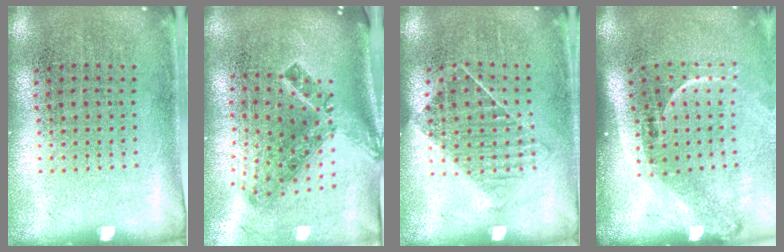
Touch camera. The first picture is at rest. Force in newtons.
{"total": 1.9, "press": 1.3, "slide": 1.4}
{"total": 1.1, "press": 0.9, "slide": 0.6}
{"total": 2.2, "press": 1.6, "slide": 1.6}